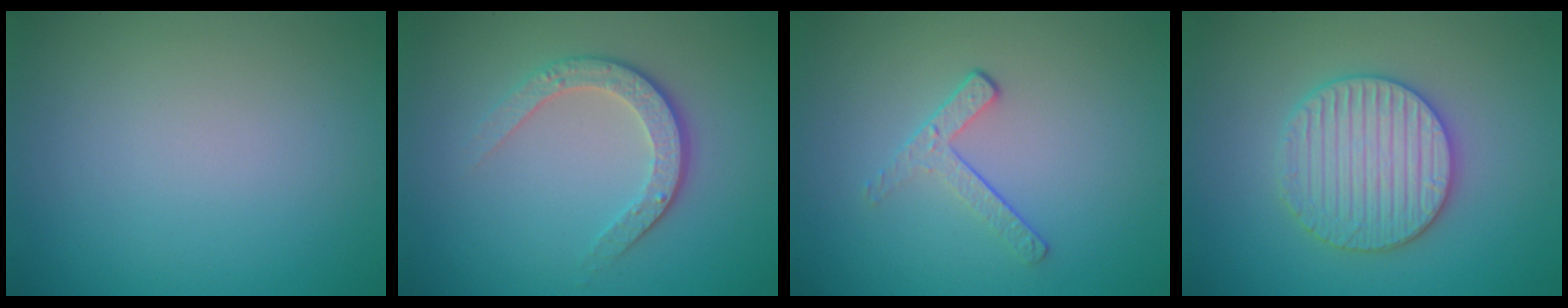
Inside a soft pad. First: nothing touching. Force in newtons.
{"total": 3.4, "press": 2.5, "slide": 2.3}
{"total": 1.8, "press": 1.1, "slide": 1.4}
{"total": 4.4, "press": 4.3, "slide": 0.9}